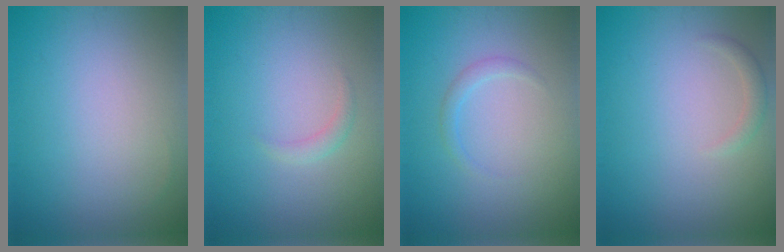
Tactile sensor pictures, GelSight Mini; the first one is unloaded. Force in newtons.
{"total": 1.0, "press": 1.0, "slide": 0.0}
{"total": 1.1, "press": 1.1, "slide": 0.1}
{"total": 1.1, "press": 1.1, "slide": 0.1}